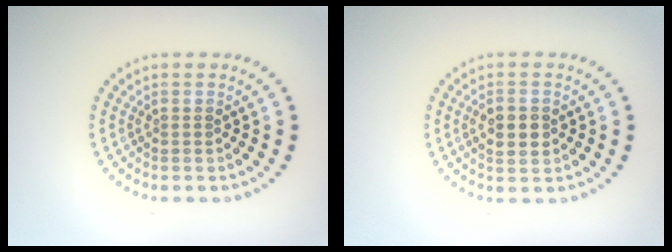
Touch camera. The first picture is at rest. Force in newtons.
{"total": 2.5, "press": 2.5, "slide": 0.2}